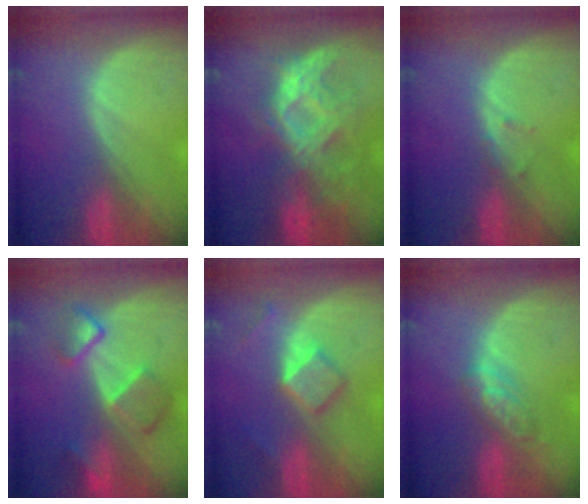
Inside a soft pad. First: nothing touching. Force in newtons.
{"total": 9.5, "press": 8.9, "slide": 3.5}
{"total": 0.8, "press": 0.8, "slide": 0.2}
{"total": 6.8, "press": 6.6, "slide": 1.2}
{"total": 5.2, "press": 4.5, "slide": 2.7}
{"total": 4.5, "press": 4.5, "slide": 0.5}